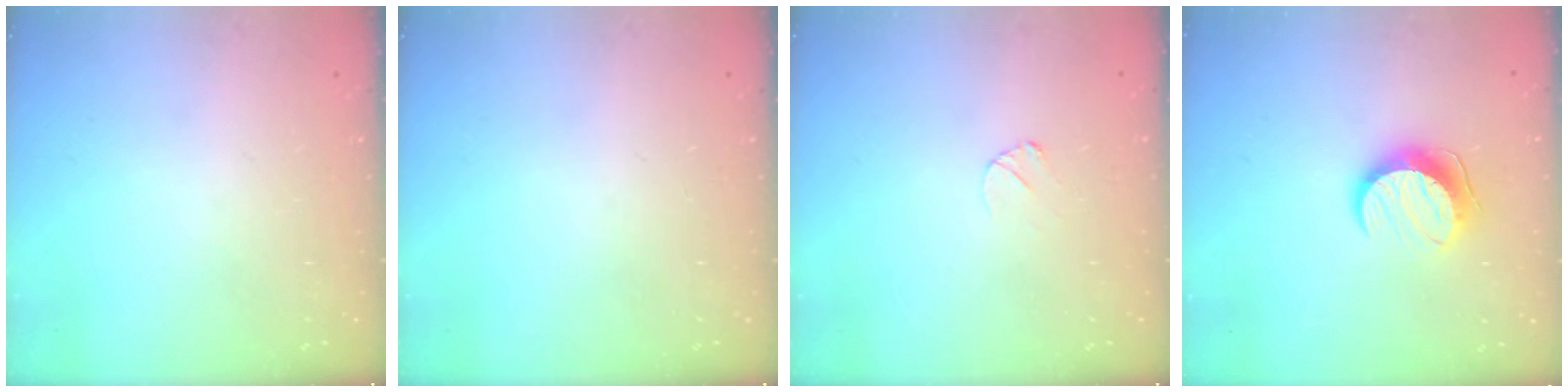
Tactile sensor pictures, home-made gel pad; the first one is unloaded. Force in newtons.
{"total": 0.0}
{"total": 2.8, "press": 2.8, "slide": 0.3}
{"total": 10.1, "press": 10.1, "slide": 0.4}